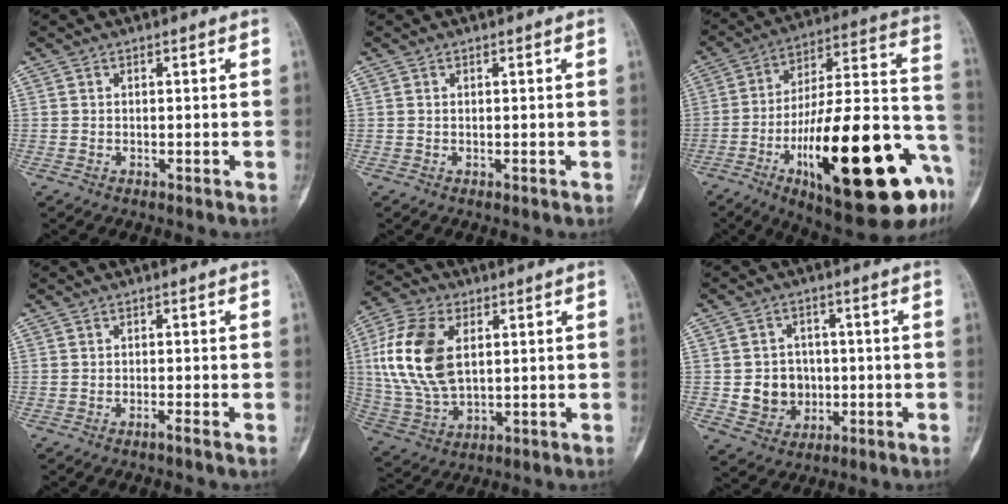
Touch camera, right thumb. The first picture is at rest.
{"total": 0.0}
{"total": 33.5, "force": [-12.8, 9.9, 29.4], "torque": [-0.400, 0.045, -0.187]}
{"total": 0.7, "force": [-0.5, -0.2, 0.5], "torque": [-0.010, 0.000, -0.010]}
{"total": 16.1, "force": [3.2, 9.7, 12.4], "torque": [-0.252, -0.002, 0.066]}
{"total": 7.8, "force": [-0.7, 6.9, 3.5], "torque": [-0.023, 0.007, -0.003]}